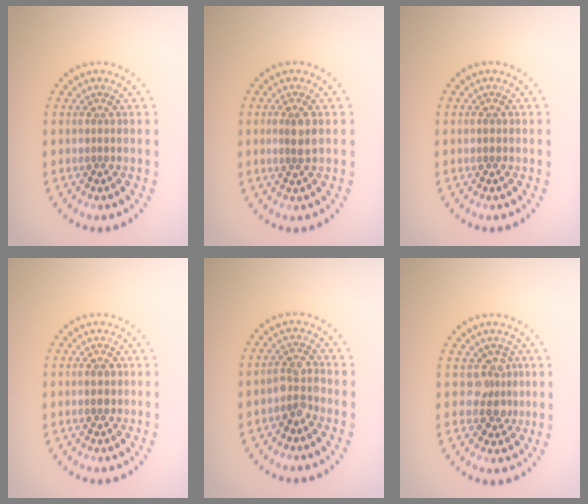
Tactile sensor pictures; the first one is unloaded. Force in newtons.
{"total": 1.9, "press": 1.7, "slide": 0.8}
{"total": 0.7, "press": 0.7, "slide": 0.0}
{"total": 1.2, "press": 1.2, "slide": 0.2}
{"total": 2.5, "press": 2.2, "slide": 1.2}
{"total": 2.5, "press": 2.2, "slide": 1.3}